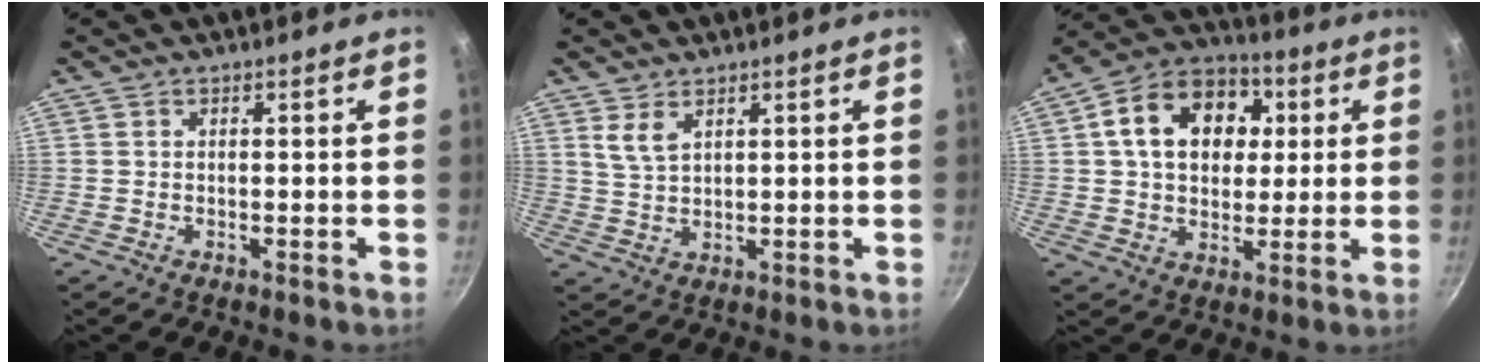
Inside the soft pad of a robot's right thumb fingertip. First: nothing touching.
{"total": 4.0, "force": [2.3, 1.9, 2.6], "torque": [-0.048, -0.014, 0.049]}
{"total": 16.4, "force": [3.9, 12.1, 10.3], "torque": [-0.141, 0.020, 0.049]}